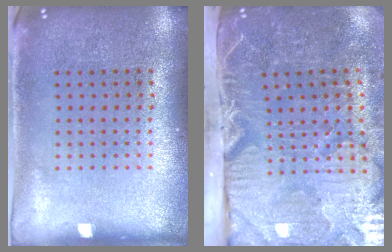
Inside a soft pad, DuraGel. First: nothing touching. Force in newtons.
{"total": 5.2, "press": 4.4, "slide": 2.8}